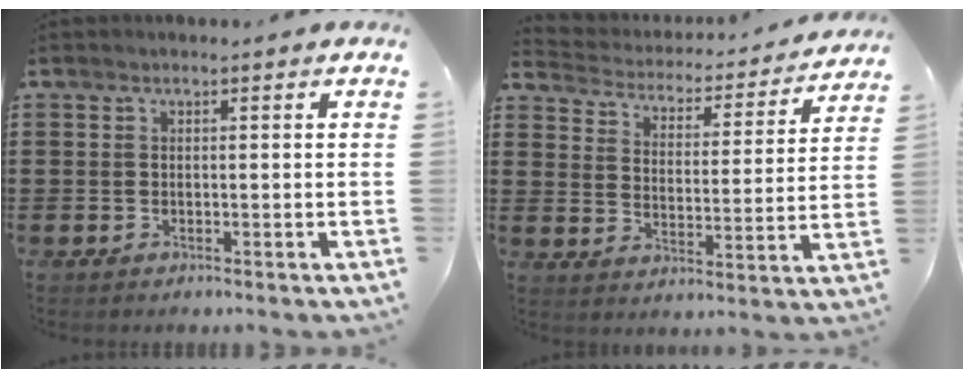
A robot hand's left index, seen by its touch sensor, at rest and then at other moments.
{"total": 2.8, "force": [2.8, 0.5, 0.1], "torque": [-0.025, -0.027, 0.037]}